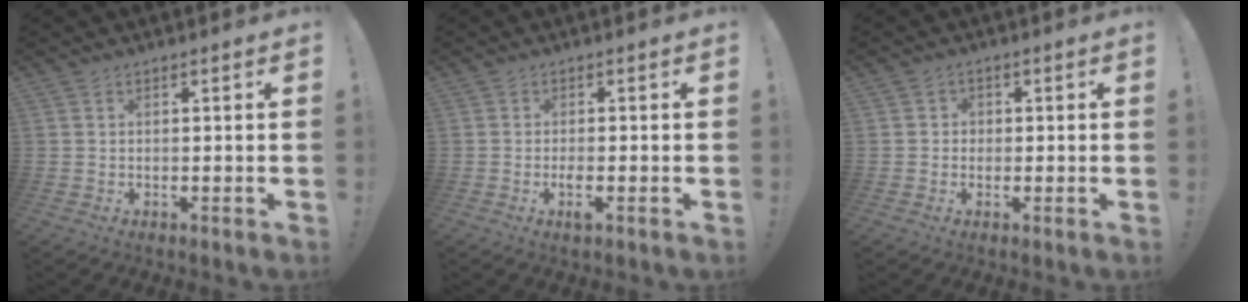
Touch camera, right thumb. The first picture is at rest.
{"total": 2.1, "force": [-1.1, 0.2, 1.9], "torque": [-0.037, 0.004, -0.017]}
{"total": 2.1, "force": [-0.5, 1.9, 0.7], "torque": [-0.005, 0.003, -0.010]}